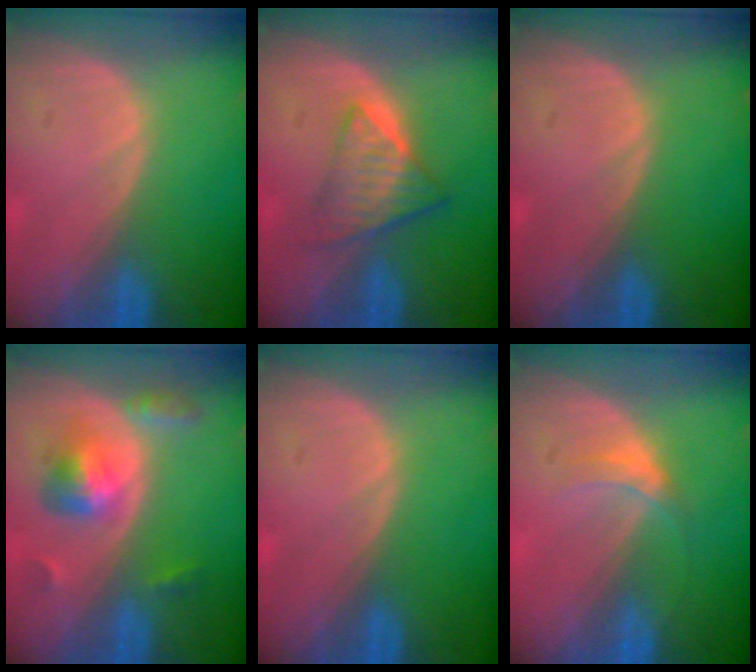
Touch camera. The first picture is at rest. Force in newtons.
{"total": 6.2, "press": 5.4, "slide": 3.0}
{"total": 0.0}
{"total": 6.0, "press": 5.3, "slide": 2.7}
{"total": 0.0}
{"total": 2.9, "press": 2.5, "slide": 1.5}